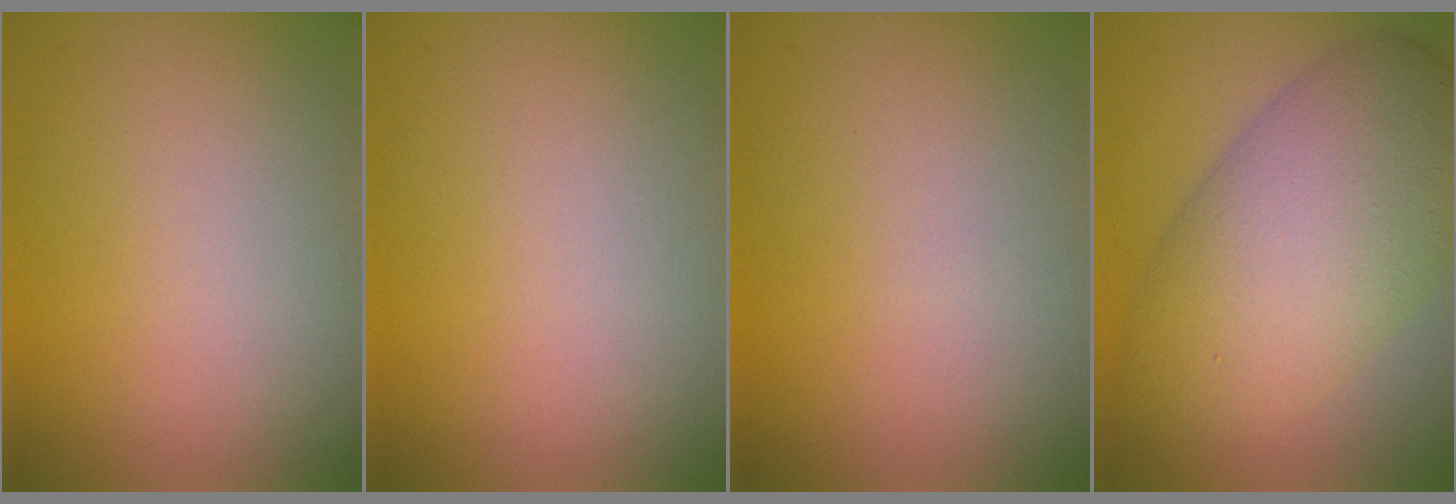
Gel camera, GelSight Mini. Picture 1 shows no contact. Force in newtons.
{"total": 0.0}
{"total": 0.0}
{"total": 10.7, "press": 10.7, "slide": 0.2}